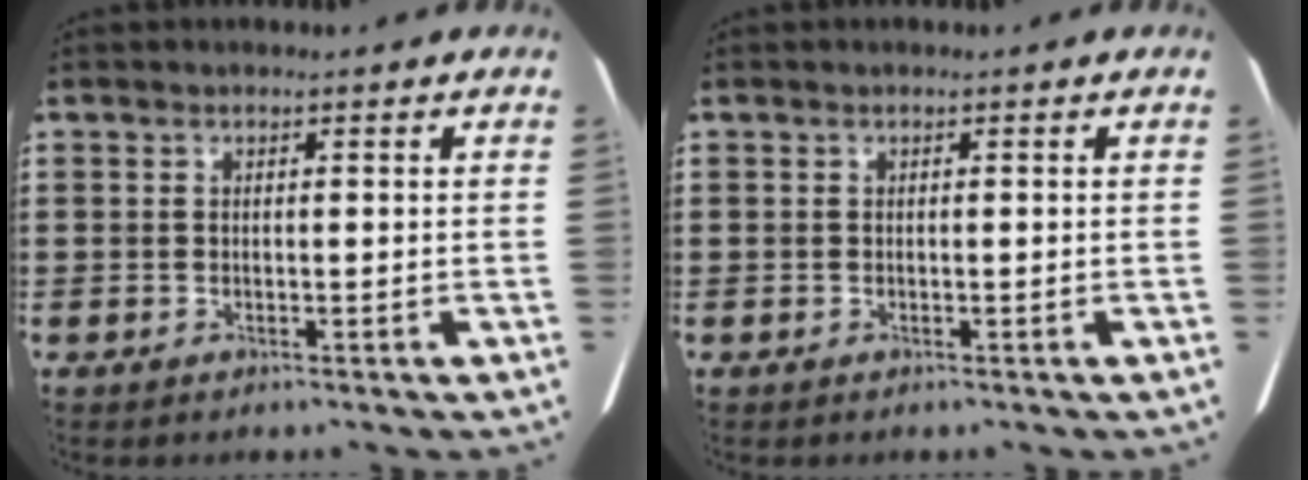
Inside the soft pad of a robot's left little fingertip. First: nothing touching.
{"total": 0.0}